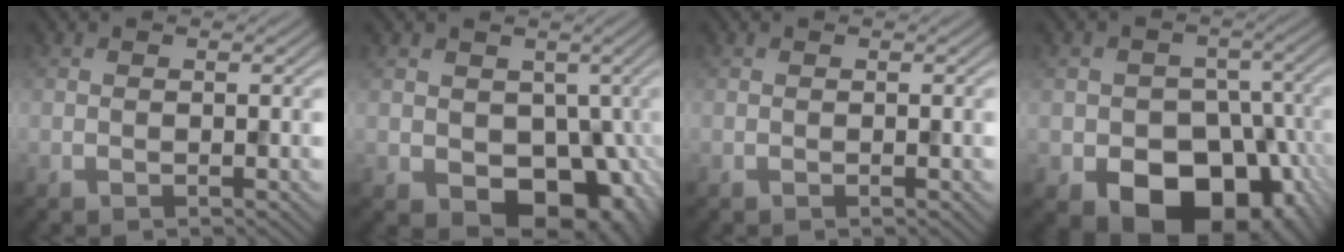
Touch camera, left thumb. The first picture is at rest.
{"total": 9.3, "force": [-1.6, 7.1, 5.8], "torque": [-0.088, -0.035, -0.015]}
{"total": 0.0}
{"total": 14.8, "force": [-7.2, 11.1, 6.6], "torque": [-0.082, -0.041, -0.114]}